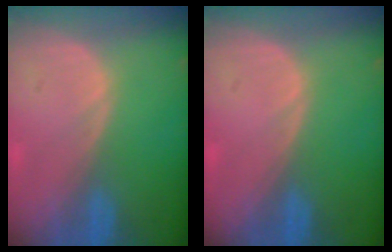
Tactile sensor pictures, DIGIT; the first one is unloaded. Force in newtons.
{"total": 0.0}